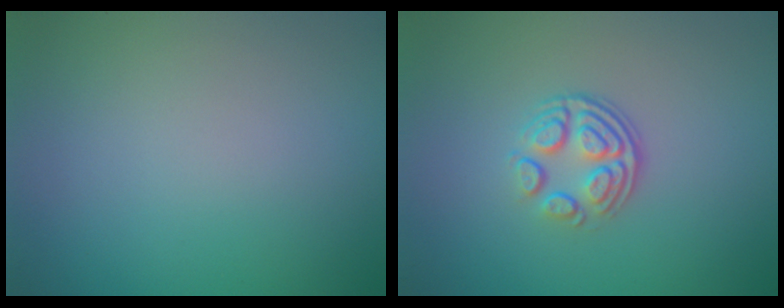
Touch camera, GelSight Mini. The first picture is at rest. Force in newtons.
{"total": 3.7, "press": 2.6, "slide": 2.7}